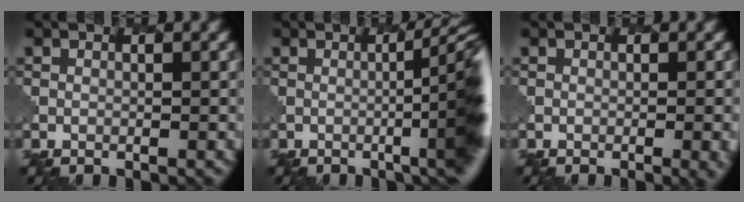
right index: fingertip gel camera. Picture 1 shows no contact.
{"total": 9.7, "force": [-1.6, 2.3, 9.3], "torque": [-0.092, 0.009, -0.020]}
{"total": 2.6, "force": [-1.1, 0.7, 2.3], "torque": [-0.020, 0.001, -0.011]}